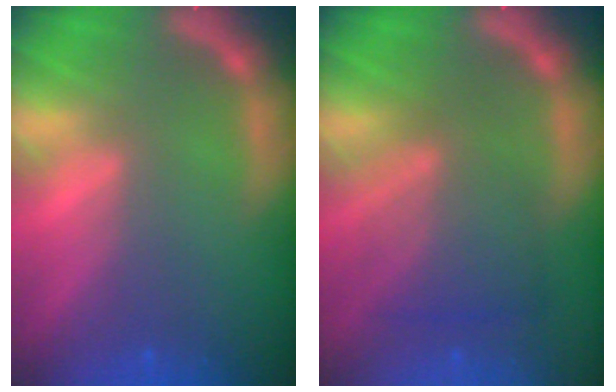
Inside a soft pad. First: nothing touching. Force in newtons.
{"total": 6.0}